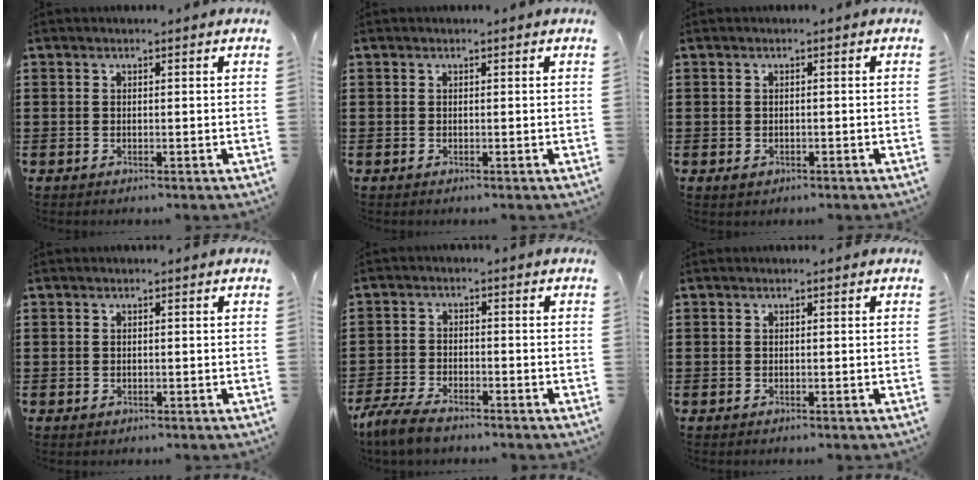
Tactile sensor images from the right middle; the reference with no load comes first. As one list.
[{"total": 0.0}, {"total": 0.7, "force": [-0.2, 0.6, 0.3], "torque": [-0.008, 0.002, -0.005]}, {"total": 0.0}, {"total": 4.6, "force": [-3.9, 1.3, 2.1], "torque": [-0.064, -0.003, -0.084]}, {"total": 0.0}]